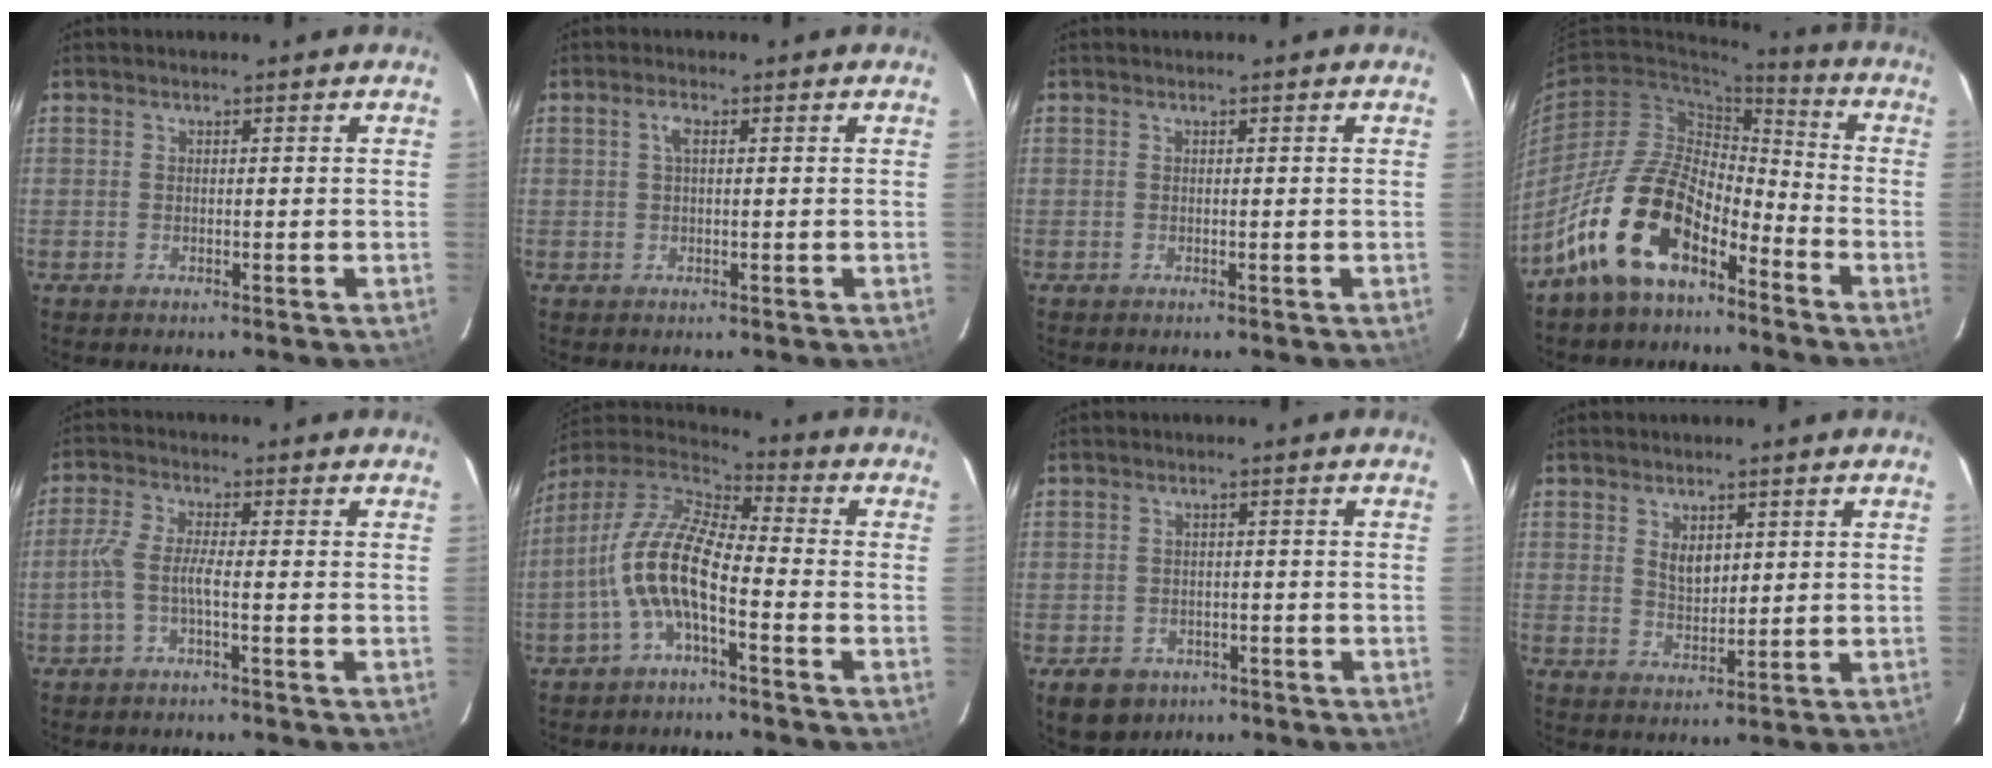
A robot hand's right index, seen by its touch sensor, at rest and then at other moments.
{"total": 2.0, "force": [0.5, 0.7, 1.7], "torque": [-0.035, 0.008, 0.009]}
{"total": 0.0}
{"total": 16.0, "force": [-10.4, 7.3, 9.8], "torque": [-0.182, 0.021, -0.194]}
{"total": 4.0, "force": [-1.7, 0.4, 3.6], "torque": [-0.087, 0.006, -0.034]}
{"total": 12.2, "force": [-4.1, 4.1, 10.8], "torque": [-0.223, 0.011, -0.084]}
{"total": 6.8, "force": [-3.5, 5.4, 2.2], "torque": [-0.047, 0.012, -0.041]}
{"total": 4.3, "force": [1.5, 2.7, 3.0], "torque": [-0.049, 0.001, 0.032]}